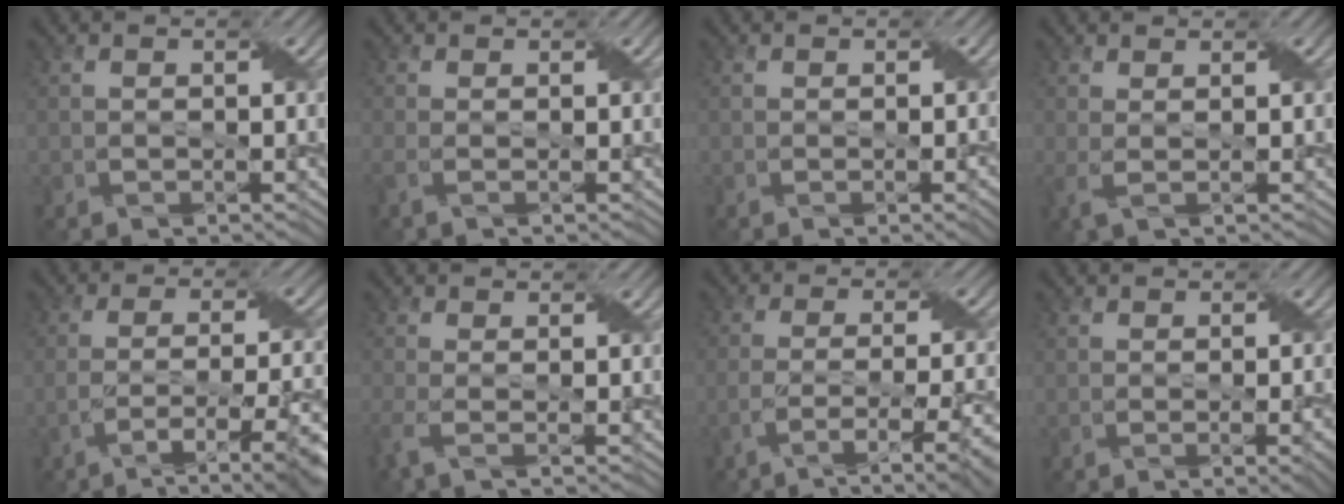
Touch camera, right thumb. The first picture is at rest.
{"total": 1.1, "force": [-0.2, 0.3, 1.0], "torque": [-0.022, -0.002, -0.010]}
{"total": 2.3, "force": [-0.4, 0.7, 2.2], "torque": [-0.025, 0.002, -0.006]}
{"total": 1.9, "force": [0.4, 0.6, 1.8], "torque": [-0.035, 0.002, 0.003]}
{"total": 10.2, "force": [-4.1, 2.8, 8.9], "torque": [-0.147, -0.004, -0.059]}
{"total": 2.7, "force": [-0.9, 0.7, 2.4], "torque": [-0.055, -0.007, -0.027]}
{"total": 9.5, "force": [-4.1, 2.7, 8.1], "torque": [-0.135, -0.006, -0.060]}
{"total": 3.6, "force": [-0.7, 1.1, 3.3], "torque": [-0.038, -0.003, -0.006]}